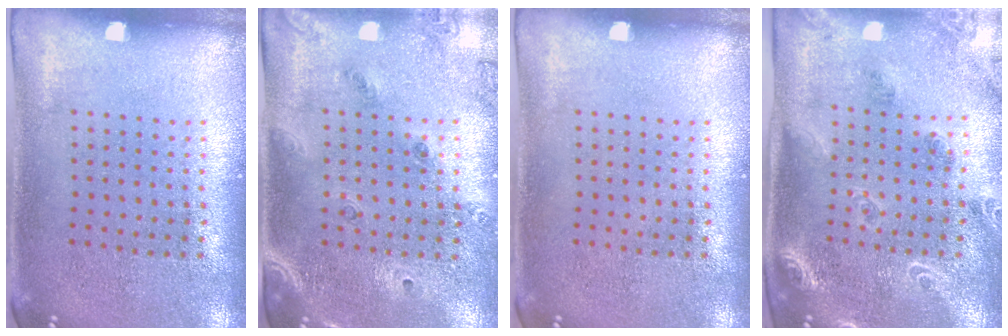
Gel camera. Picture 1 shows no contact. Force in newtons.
{"total": 1.5, "press": 1.3, "slide": 0.7}
{"total": 0.0}
{"total": 1.8, "press": 1.7, "slide": 0.4}